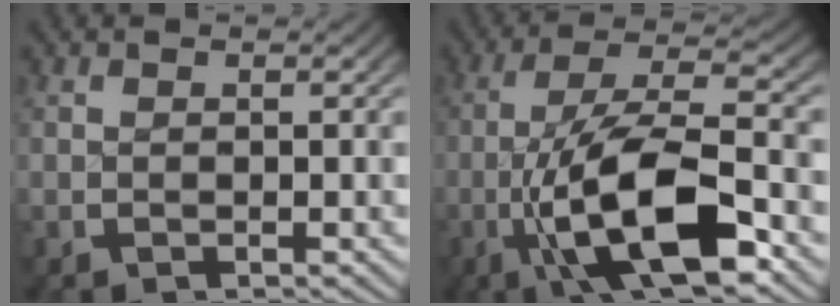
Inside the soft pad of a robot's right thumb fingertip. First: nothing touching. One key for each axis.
{"total": 12.1, "fx": -2.3, "fy": 5.5, "fz": 10.5, "tx": -0.206, "ty": -0.037, "tz": -0.020}